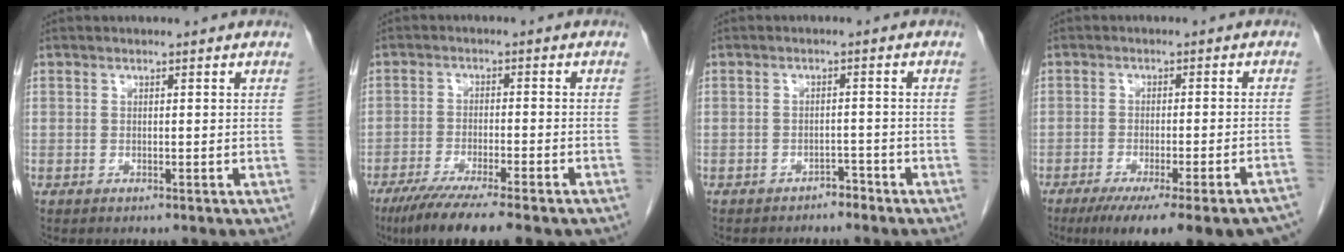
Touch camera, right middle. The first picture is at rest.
{"total": 13.3, "force": [-10.3, 1.7, 8.3], "torque": [-0.121, -0.030, -0.157]}
{"total": 2.1, "force": [-1.9, 0.9, 0.4], "torque": [-0.008, 0.001, -0.026]}
{"total": 20.7, "force": [-17.2, 1.6, 11.2], "torque": [-0.094, -0.023, -0.218]}